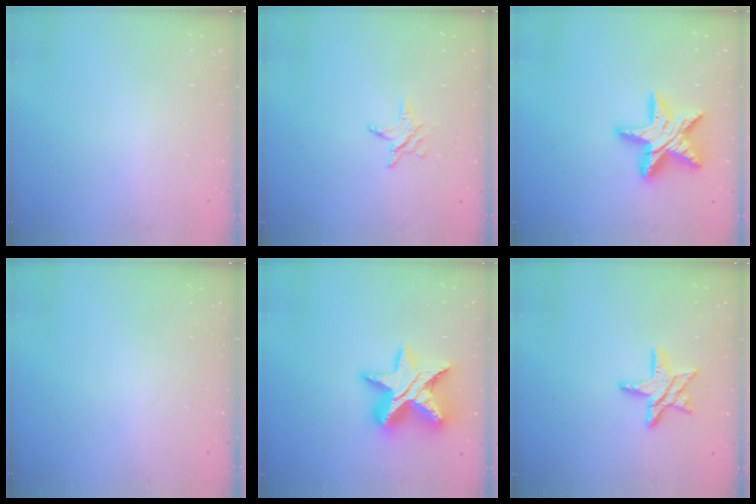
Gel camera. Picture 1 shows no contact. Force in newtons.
{"total": 4.0, "press": 3.9, "slide": 0.4}
{"total": 17.4, "press": 17.3, "slide": 1.8}
{"total": 0.0}
{"total": 18.5, "press": 18.4, "slide": 1.4}
{"total": 11.6, "press": 11.5, "slide": 0.8}